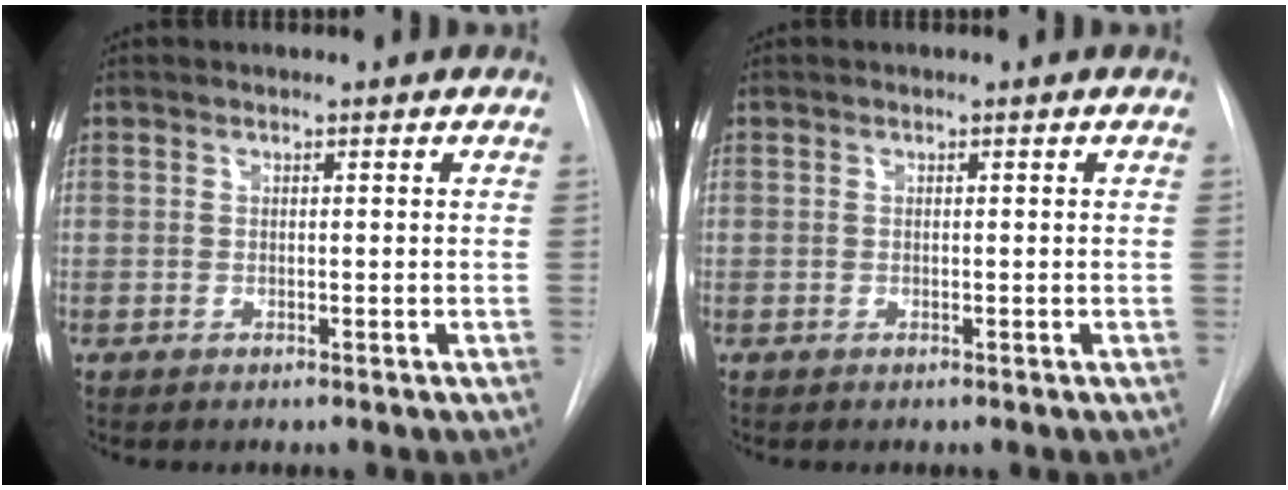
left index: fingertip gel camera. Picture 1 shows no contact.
{"total": 0.0}